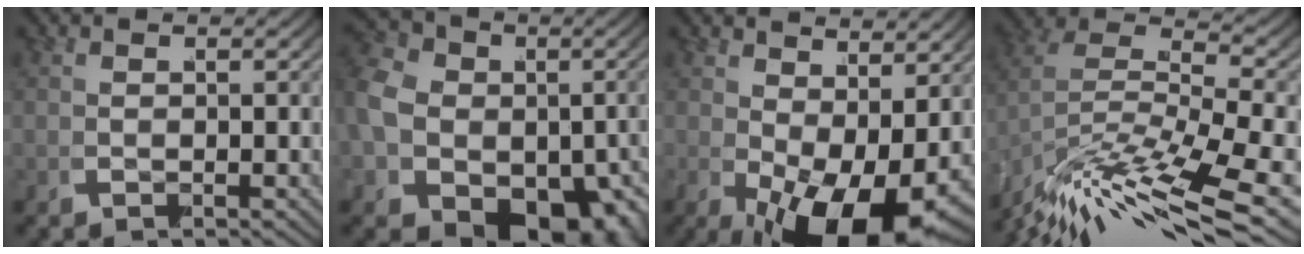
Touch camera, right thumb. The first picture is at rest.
{"total": 14.5, "force": [-2.9, 11.2, 8.8], "torque": [-0.185, -0.069, -0.022]}
{"total": 7.4, "force": [-1.2, 3.1, 6.7], "torque": [-0.092, -0.030, -0.001]}
{"total": 8.7, "force": [-2.3, 4.7, 7.0], "torque": [-0.147, -0.021, -0.019]}